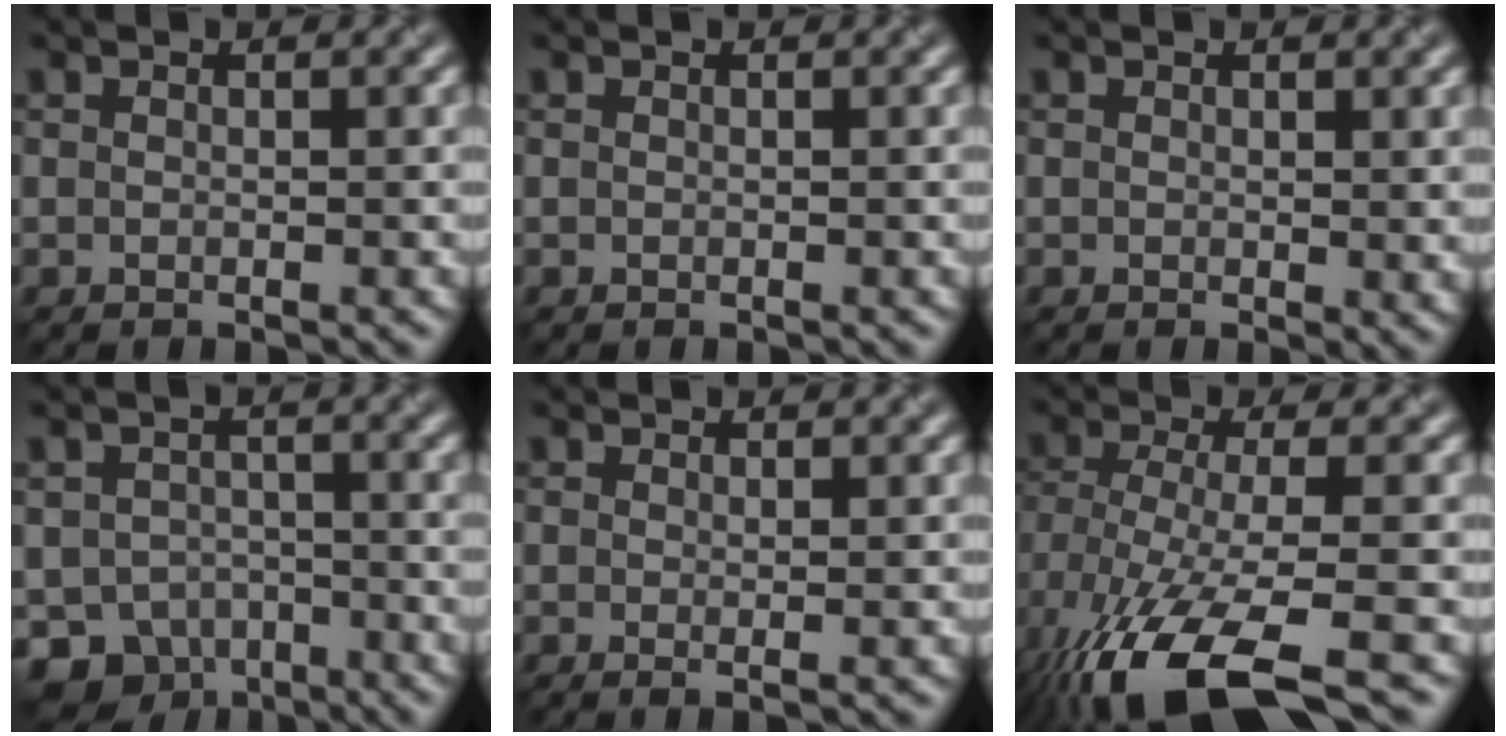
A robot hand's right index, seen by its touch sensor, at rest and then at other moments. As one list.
[{"total": 0.0}, {"total": 1.3, "force": [0.4, 0.3, 1.2], "torque": [-0.011, -0.007, 0.007]}, {"total": 6.3, "force": [-4.0, 4.5, 1.9], "torque": [-0.016, -0.013, -0.060]}, {"total": 1.3, "force": [0.1, 0.2, 1.3], "torque": [-0.020, -0.006, 0.000]}, {"total": 10.8, "force": [-6.6, 3.4, 7.9], "torque": [-0.161, -0.018, -0.114]}]